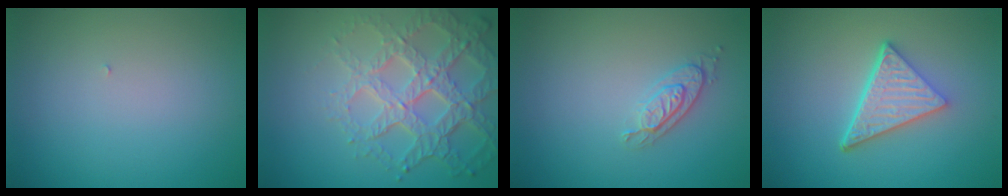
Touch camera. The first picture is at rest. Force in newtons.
{"total": 6.8, "press": 5.0, "slide": 4.7}
{"total": 2.1, "press": 1.9, "slide": 0.8}
{"total": 5.3, "press": 3.7, "slide": 3.8}